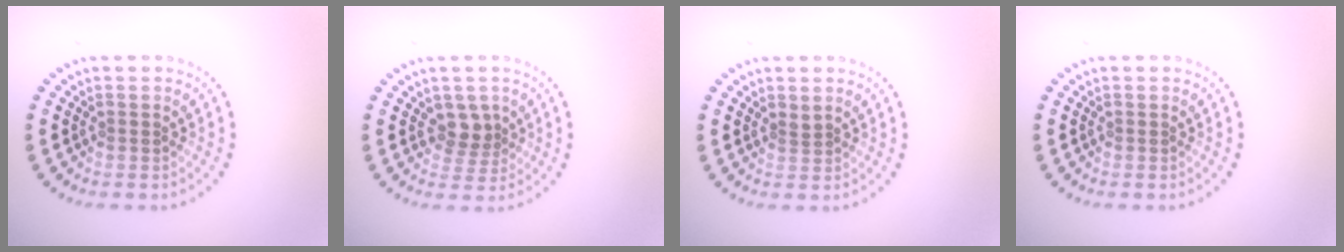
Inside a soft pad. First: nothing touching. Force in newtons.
{"total": 2.1, "press": 1.7, "slide": 1.2}
{"total": 0.6, "press": 0.3, "slide": 0.5}
{"total": 0.0}